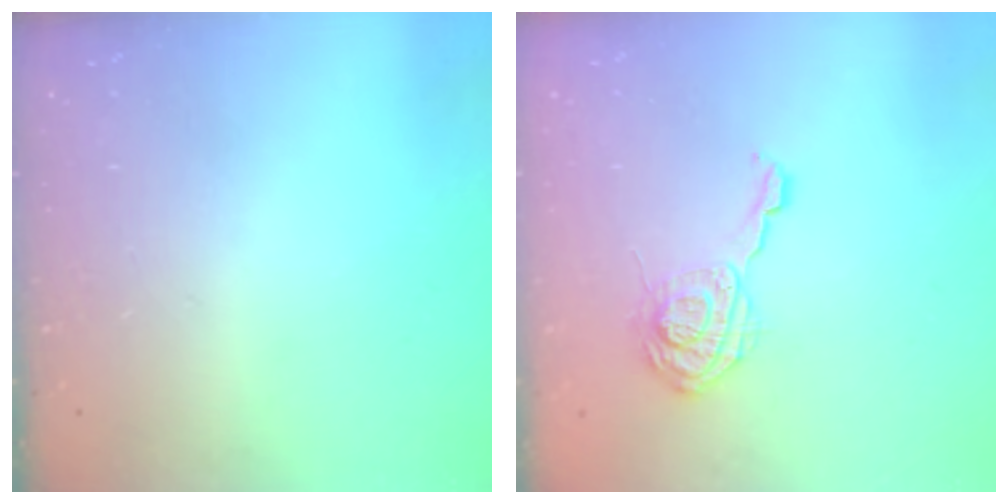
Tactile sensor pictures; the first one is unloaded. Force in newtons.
{"total": 11.7, "press": 11.7, "slide": 0.5}